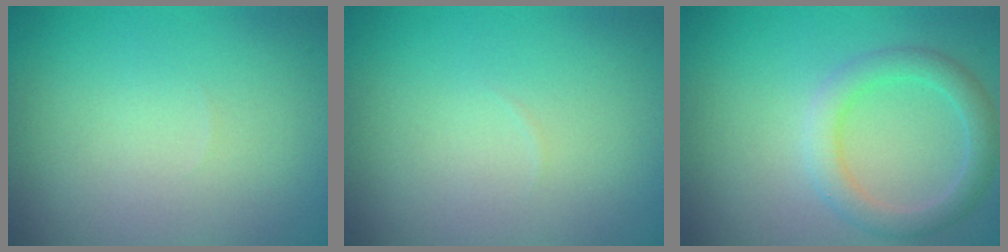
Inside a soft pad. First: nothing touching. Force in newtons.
{"total": 0.0}
{"total": 3.0, "press": 3.0, "slide": 0.1}